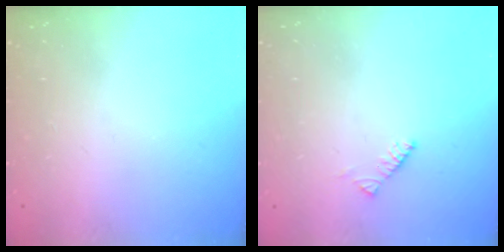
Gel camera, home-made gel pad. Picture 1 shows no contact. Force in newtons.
{"total": 2.9, "press": 2.9, "slide": 0.5}